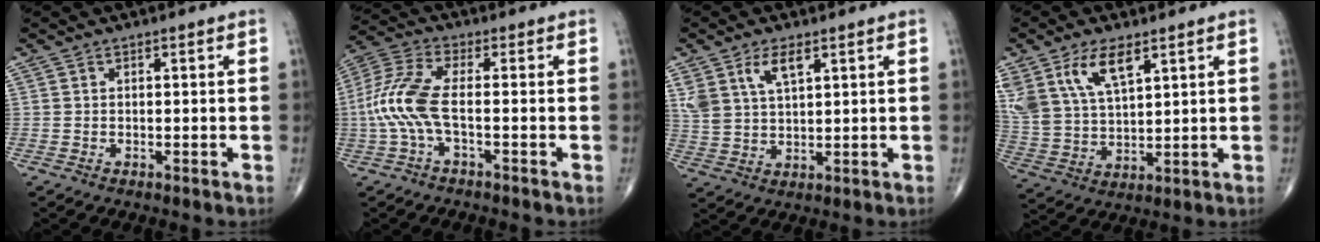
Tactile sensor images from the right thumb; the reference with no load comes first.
{"total": 9.5, "force": [-1.5, 3.1, 8.9], "torque": [-0.226, 0.026, -0.037]}
{"total": 6.8, "force": [3.6, 3.1, 4.9], "torque": [-0.095, -0.011, 0.077]}
{"total": 12.6, "force": [6.8, 5.9, 8.8], "torque": [-0.169, -0.019, 0.143]}